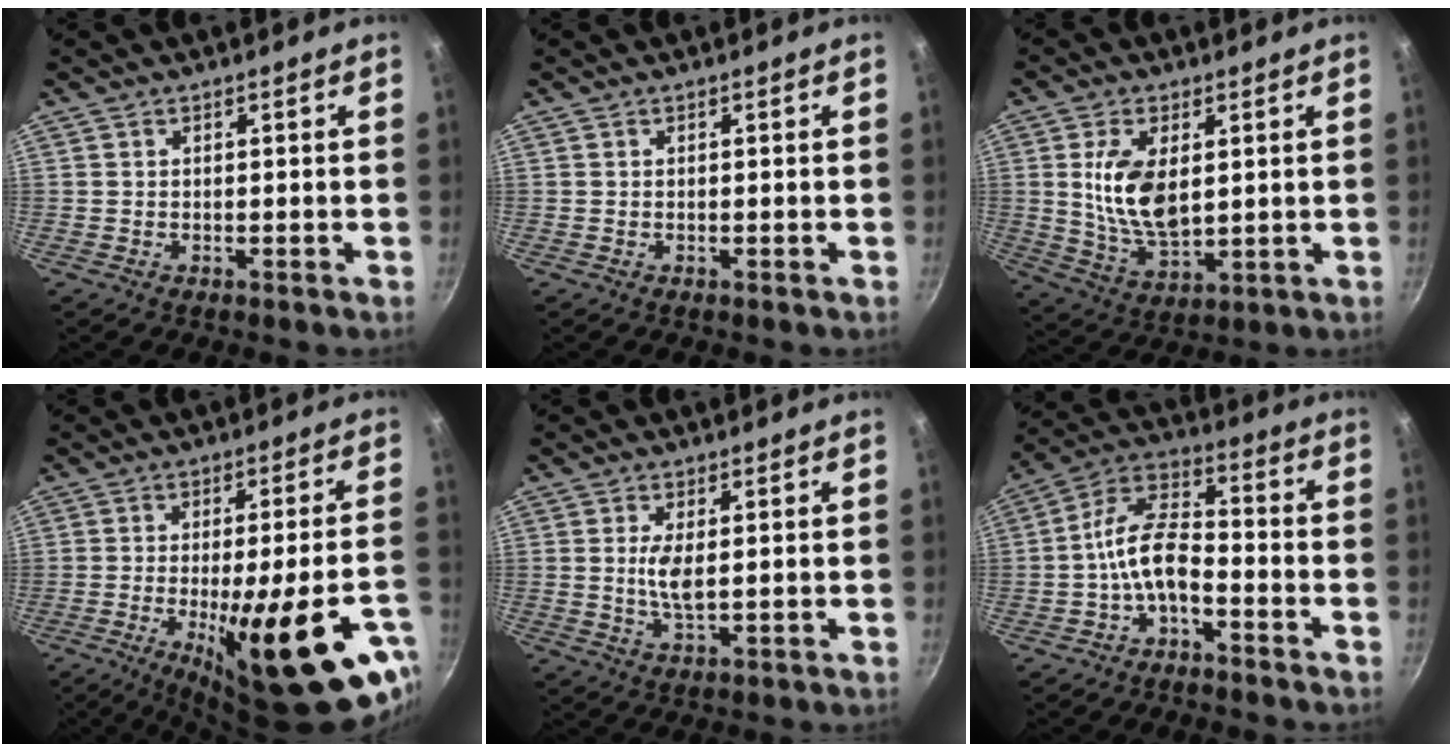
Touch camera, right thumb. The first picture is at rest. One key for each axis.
{"total": 0.0}
{"total": 11.6, "fx": 2.1, "fy": 6.2, "fz": 9.6, "tx": -0.176, "ty": -0.018, "tz": 0.050}
{"total": 23.9, "fx": -9.0, "fy": 5.9, "fz": 21.3, "tx": -0.273, "ty": 0.005, "tz": -0.113}
{"total": 4.4, "fx": 0.6, "fy": 1.5, "fz": 4.1, "tx": -0.084, "ty": -0.006, "tz": 0.014}
{"total": 9.4, "fx": -4.1, "fy": 4.6, "fz": 7.1, "tx": -0.130, "ty": 0.050, "tz": -0.085}